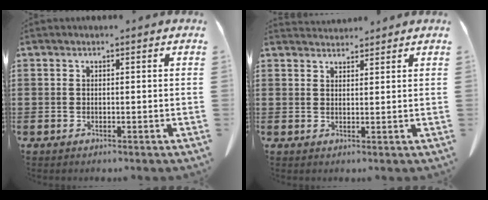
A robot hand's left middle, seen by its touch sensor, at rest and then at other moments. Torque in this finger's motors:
{"motor_torque": [-0.46, 0.47, -0.31, -0.02]}